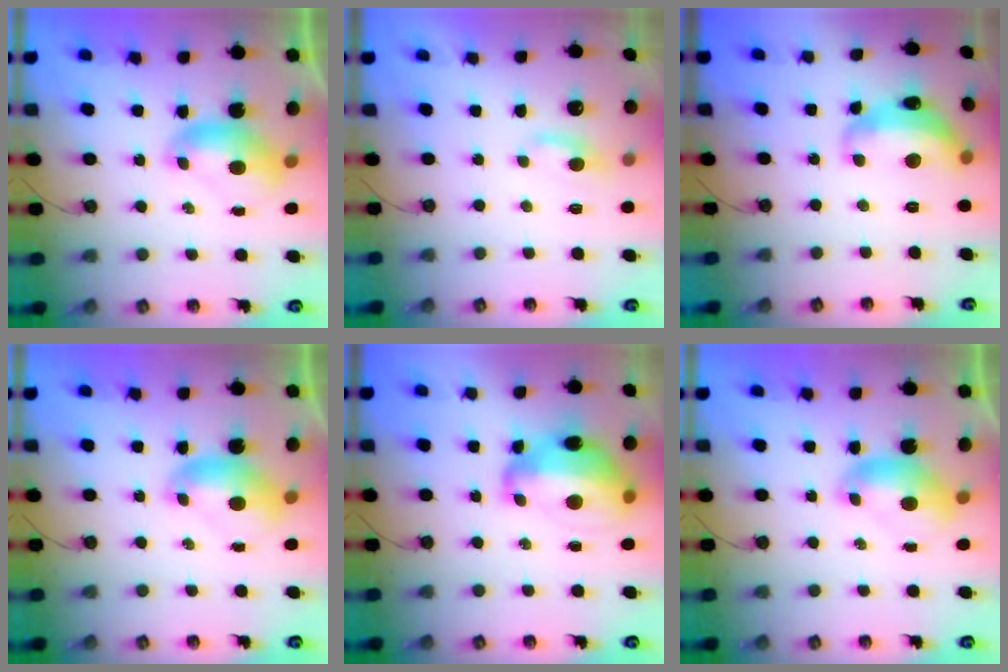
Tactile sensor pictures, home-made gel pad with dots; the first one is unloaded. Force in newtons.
{"total": 0.9, "press": 0.5, "slide": 0.7}
{"total": 8.9, "press": 8.9, "slide": 0.9}
{"total": 0.0}
{"total": 8.1, "press": 8.0, "slide": 0.9}
{"total": 0.0}